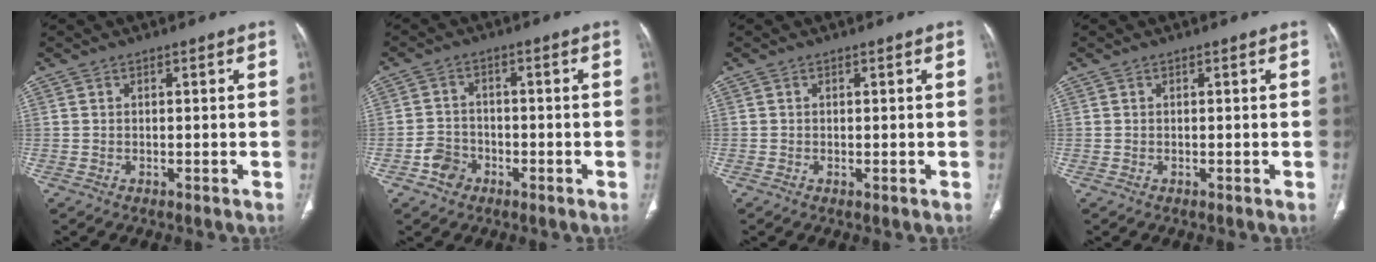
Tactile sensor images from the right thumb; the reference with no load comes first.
{"total": 4.3, "force": [-2.2, 3.4, 1.3], "torque": [-0.009, 0.021, -0.040]}
{"total": 0.0}
{"total": 0.0}